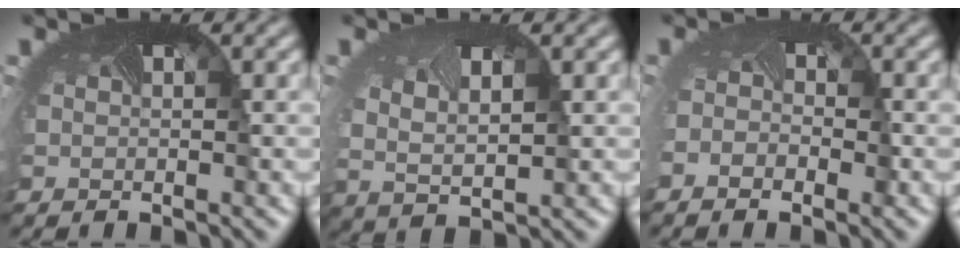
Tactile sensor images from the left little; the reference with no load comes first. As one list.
[{"total": 2.0, "force": [0.4, 1.0, 1.7], "torque": [-0.060, -0.014, 0.008]}, {"total": 1.7, "force": [-1.0, 0.9, 1.1], "torque": [-0.019, -0.014, -0.014]}]